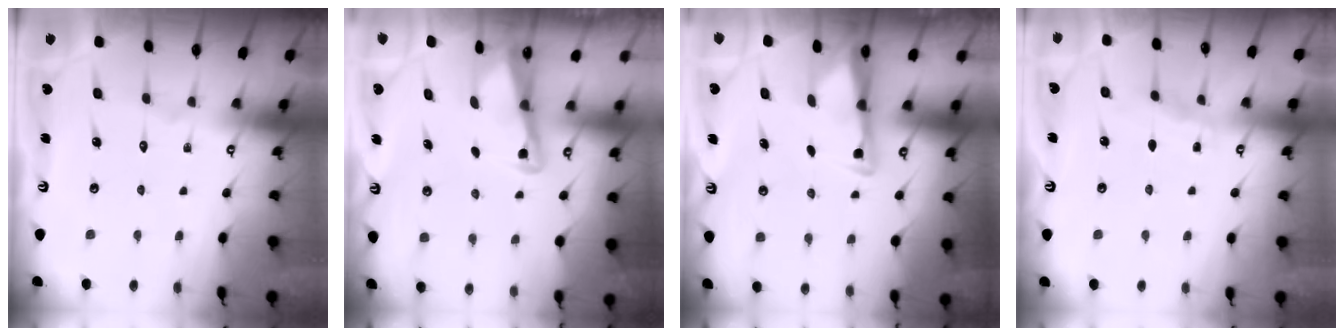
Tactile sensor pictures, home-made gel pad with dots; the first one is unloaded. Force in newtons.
{"total": 3.0, "press": 3.0, "slide": 0.4}
{"total": 3.0, "press": 3.0, "slide": 0.4}
{"total": 3.9, "press": 3.9, "slide": 0.5}